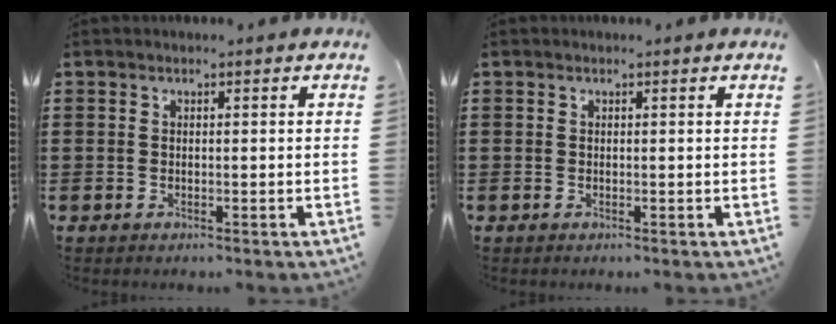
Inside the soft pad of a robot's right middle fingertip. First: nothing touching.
{"total": 0.0}